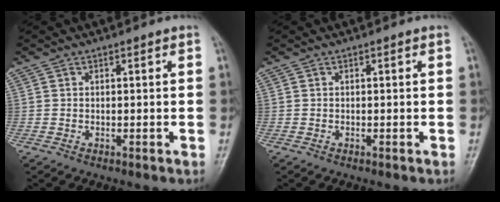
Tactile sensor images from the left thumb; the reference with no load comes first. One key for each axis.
{"total": 0.0}